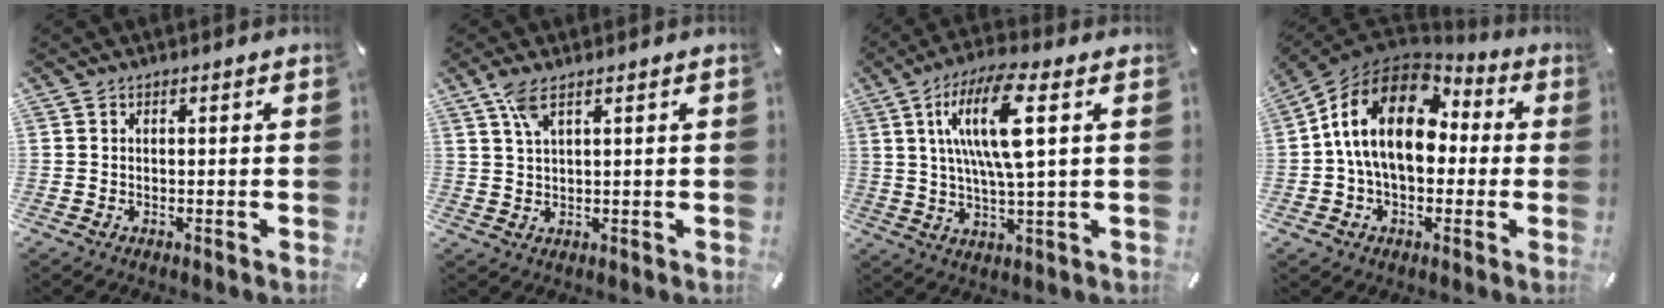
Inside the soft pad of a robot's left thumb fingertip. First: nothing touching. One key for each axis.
{"total": 4.3, "fx": 2.3, "fy": 1.1, "fz": 3.5, "tx": -0.076, "ty": 0.003, "tz": 0.041}
{"total": 14.3, "fx": 4.0, "fy": 3.2, "fz": 13.4, "tx": -0.273, "ty": 0.000, "tz": 0.062}
{"total": 18.7, "fx": 2.4, "fy": 12.7, "fz": 13.6, "tx": -0.276, "ty": 0.011, "tz": 0.037}